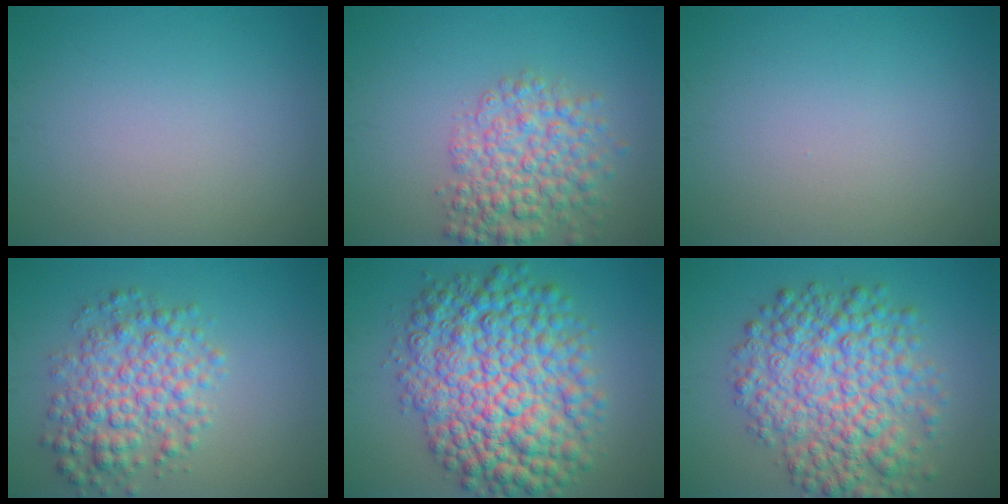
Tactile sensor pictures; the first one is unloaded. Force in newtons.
{"total": 5.5, "press": 5.5, "slide": 0.2}
{"total": 0.0}
{"total": 5.5, "press": 5.5, "slide": 0.1}
{"total": 12.0, "press": 12.0, "slide": 0.1}
{"total": 8.9, "press": 8.9, "slide": 0.1}